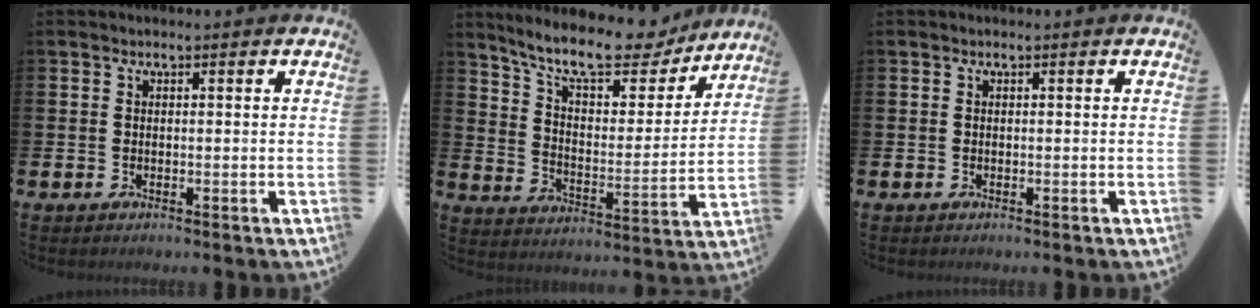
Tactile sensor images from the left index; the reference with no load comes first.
{"total": 11.5, "force": [10.1, 2.9, 4.5], "torque": [-0.110, -0.069, 0.175]}
{"total": 0.0}